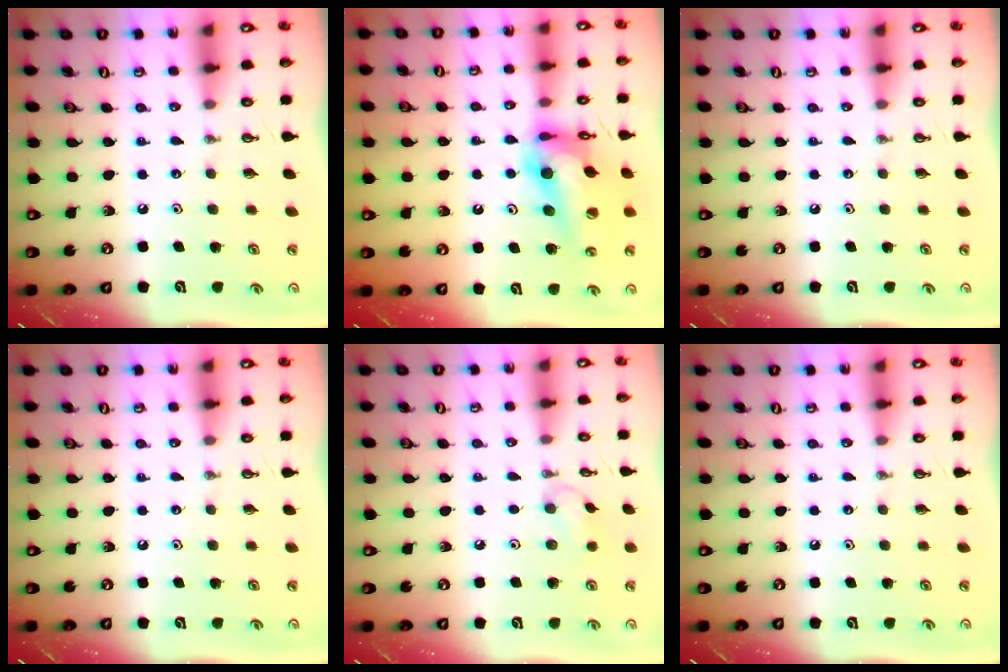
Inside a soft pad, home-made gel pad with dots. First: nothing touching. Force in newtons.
{"total": 16.8, "press": 16.7, "slide": 1.8}
{"total": 0.0}
{"total": 0.0}
{"total": 7.7, "press": 7.1, "slide": 3.2}
{"total": 0.0}